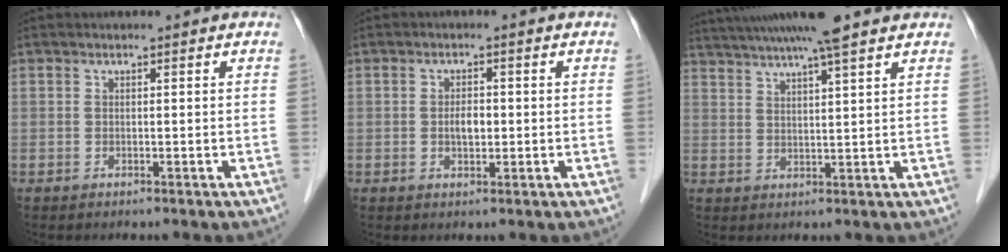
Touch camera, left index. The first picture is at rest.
{"total": 2.5, "force": [-0.2, 1.3, 2.1], "torque": [-0.038, 0.003, -0.002]}
{"total": 11.5, "force": [9.6, -0.6, 6.2], "torque": [-0.113, 0.025, 0.143]}